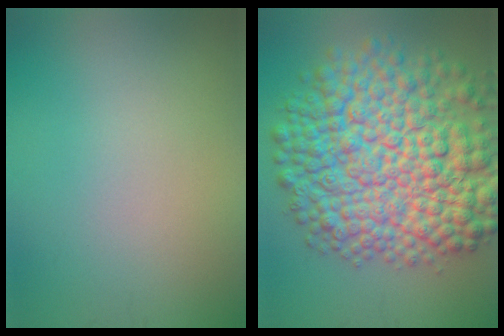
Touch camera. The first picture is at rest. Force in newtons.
{"total": 13.7, "press": 13.7, "slide": 0.3}